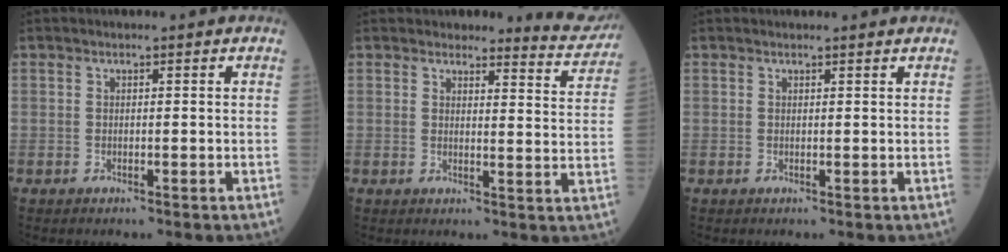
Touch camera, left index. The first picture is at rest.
{"total": 6.0, "force": [6.0, 0.9, -0.3], "torque": [0.013, -0.041, 0.051]}
{"total": 1.2, "force": [1.2, -0.1, 0.1], "torque": [-0.012, -0.003, 0.011]}